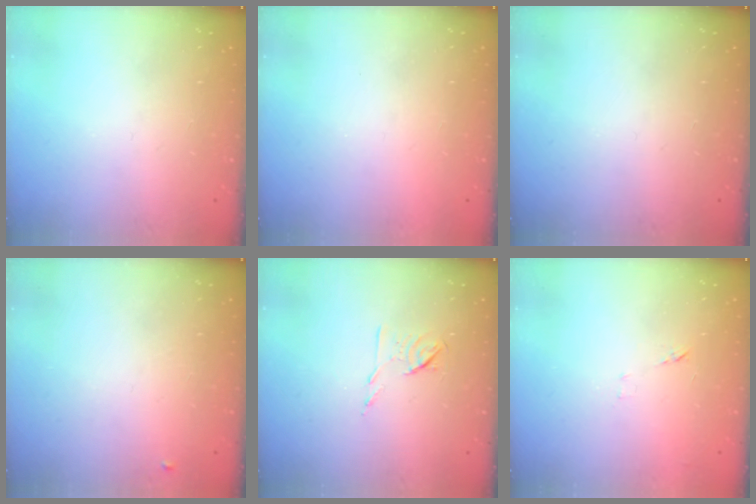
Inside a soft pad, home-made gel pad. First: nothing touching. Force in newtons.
{"total": 1.5, "press": 1.5, "slide": 0.1}
{"total": 0.0}
{"total": 3.9, "press": 3.8, "slide": 0.6}
{"total": 6.4, "press": 6.3, "slide": 1.2}
{"total": 6.0, "press": 6.0, "slide": 0.5}